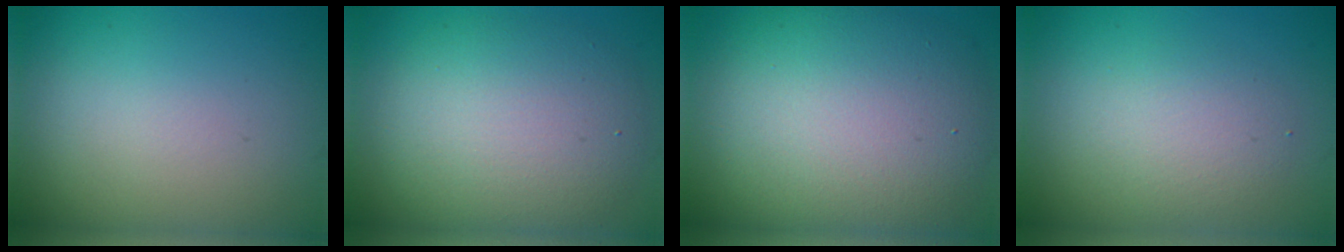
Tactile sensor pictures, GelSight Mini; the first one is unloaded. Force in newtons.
{"total": 7.5, "press": 7.5, "slide": 0.3}
{"total": 11.8, "press": 11.7, "slide": 1.1}
{"total": 2.7, "press": 2.7, "slide": 0.1}